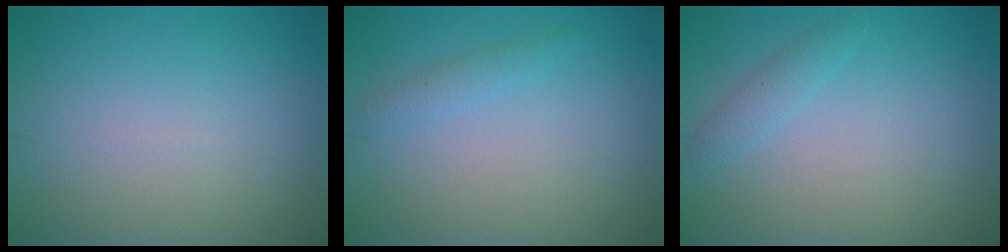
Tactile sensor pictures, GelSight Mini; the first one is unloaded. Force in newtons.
{"total": 1.1, "press": 1.1, "slide": 0.1}
{"total": 1.4, "press": 1.4, "slide": 0.1}